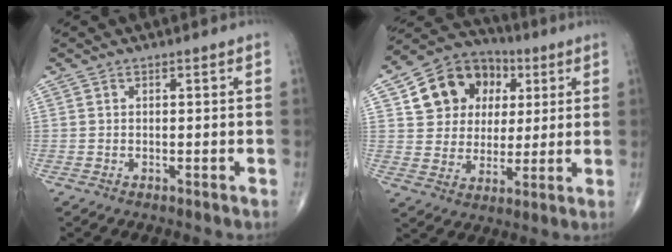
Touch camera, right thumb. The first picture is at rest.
{"total": 15.2, "force": [4.8, 12.7, 6.8], "torque": [-0.074, 0.007, 0.082]}